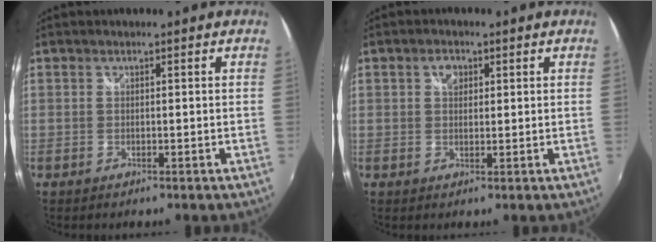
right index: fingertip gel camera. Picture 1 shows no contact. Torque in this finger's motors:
{"motor_torque": [0.26, 0.21, 0.07, 0.02]}